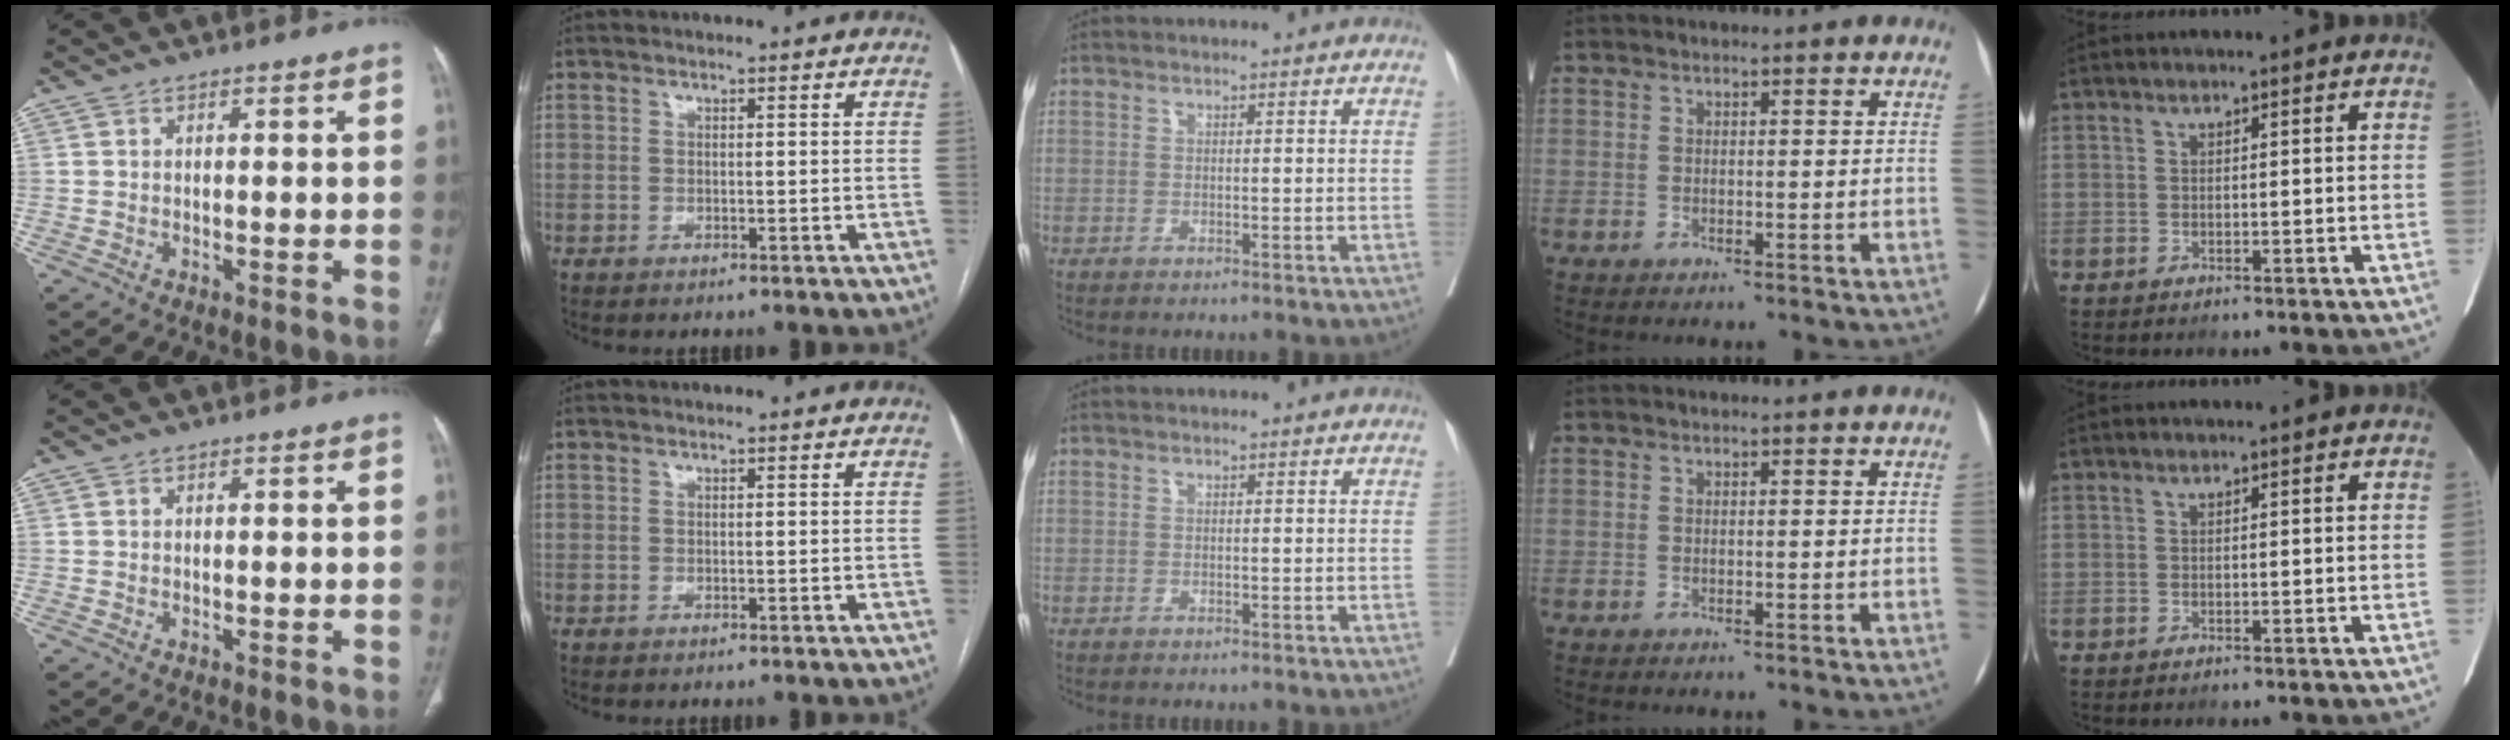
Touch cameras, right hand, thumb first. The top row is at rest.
{}